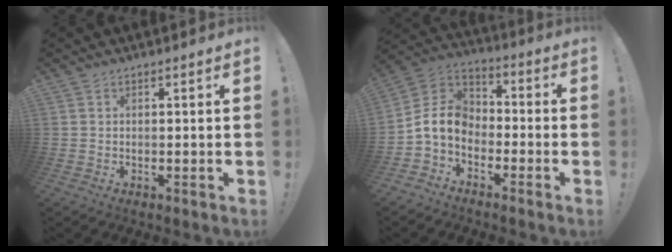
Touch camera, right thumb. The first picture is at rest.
{"total": 10.3, "force": [-3.4, 7.7, 5.9], "torque": [-0.115, 0.021, -0.056]}